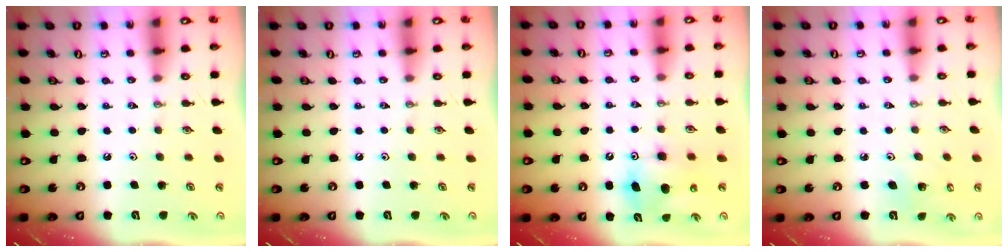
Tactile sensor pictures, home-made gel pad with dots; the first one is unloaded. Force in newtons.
{"total": 0.0}
{"total": 8.4, "press": 8.4, "slide": 0.3}
{"total": 4.5, "press": 4.5, "slide": 0.4}